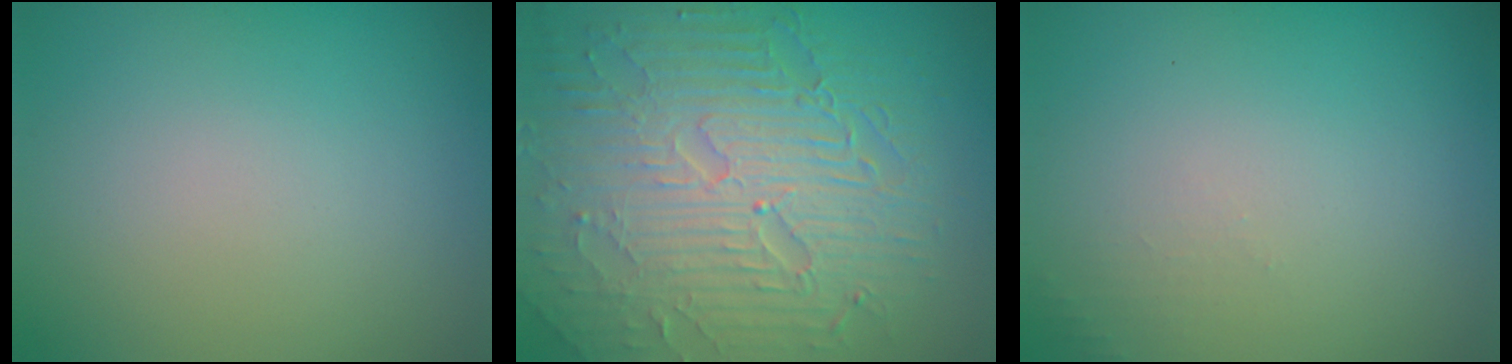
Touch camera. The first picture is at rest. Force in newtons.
{"total": 9.0, "press": 6.2, "slide": 6.6}
{"total": 0.7, "press": 0.6, "slide": 0.1}